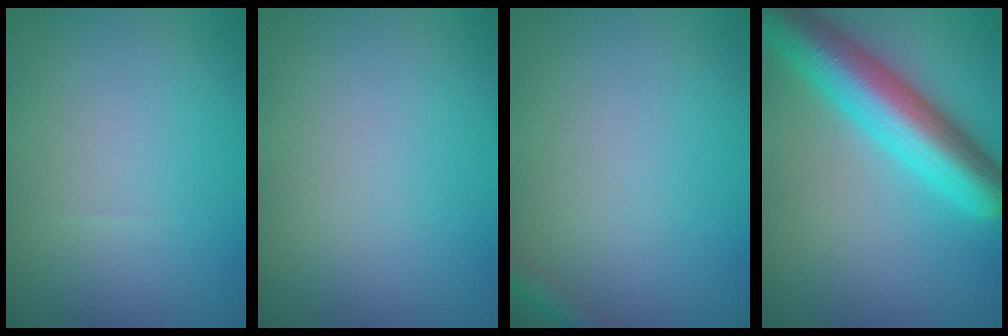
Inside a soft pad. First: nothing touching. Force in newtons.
{"total": 0.0}
{"total": 1.4, "press": 1.3, "slide": 0.1}
{"total": 8.1, "press": 8.1, "slide": 0.4}